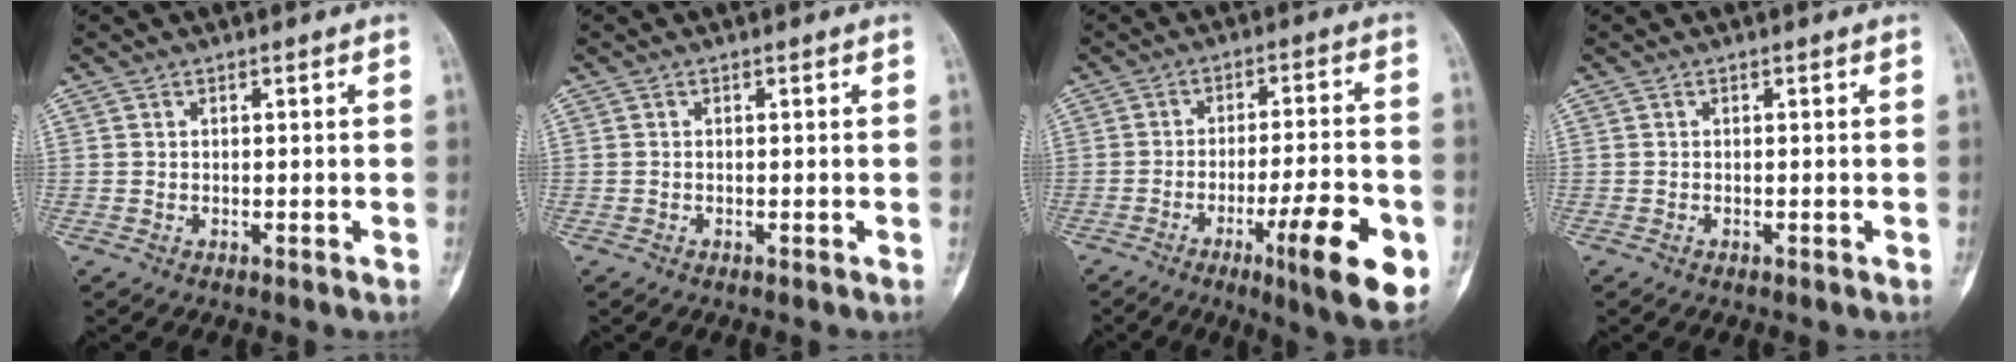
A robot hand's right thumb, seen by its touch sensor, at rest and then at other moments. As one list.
[{"total": 0.0}, {"total": 15.4, "force": [-6.0, 2.7, 13.9], "torque": [-0.199, 0.007, -0.084]}, {"total": 0.0}]